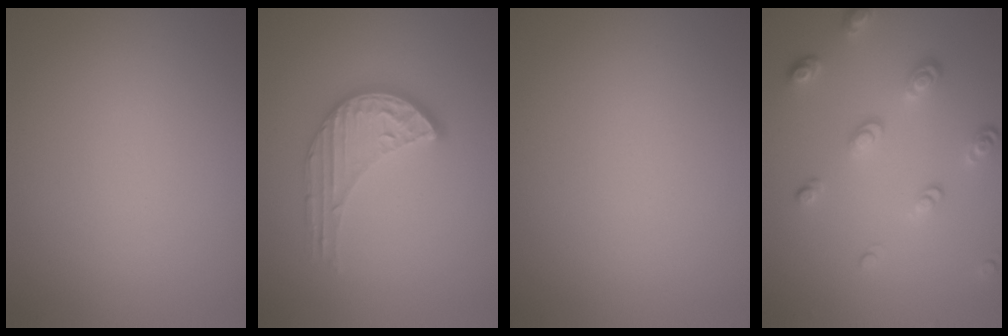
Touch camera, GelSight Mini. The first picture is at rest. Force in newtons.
{"total": 3.4, "press": 3.2, "slide": 1.0}
{"total": 0.0}
{"total": 3.4, "press": 2.6, "slide": 2.2}